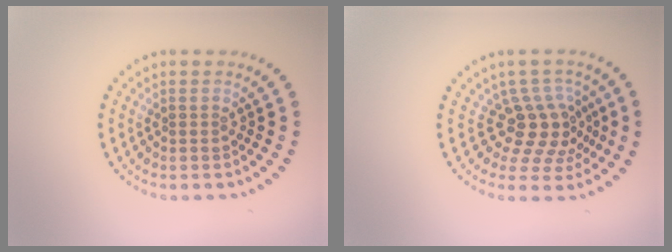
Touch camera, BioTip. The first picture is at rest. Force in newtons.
{"total": 4.3, "press": 3.1, "slide": 2.9}